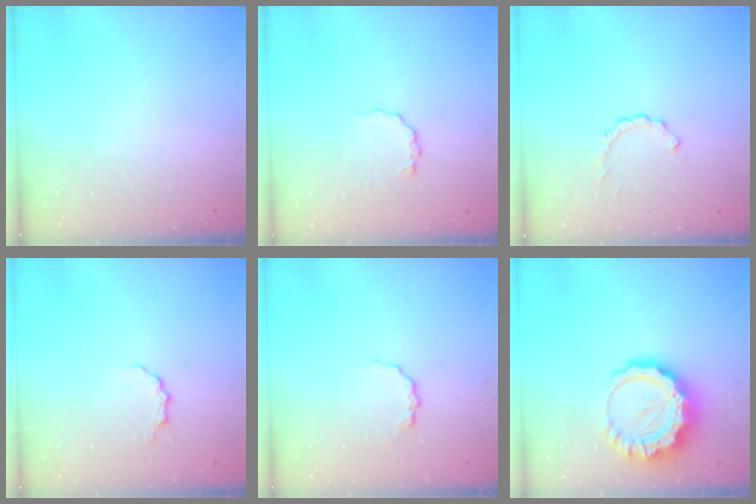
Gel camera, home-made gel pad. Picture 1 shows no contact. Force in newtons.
{"total": 3.4, "press": 3.4, "slide": 0.4}
{"total": 2.0, "press": 2.0, "slide": 0.2}
{"total": 3.2, "press": 3.2, "slide": 0.5}
{"total": 4.8, "press": 4.8, "slide": 0.5}
{"total": 12.5, "press": 12.5, "slide": 1.1}